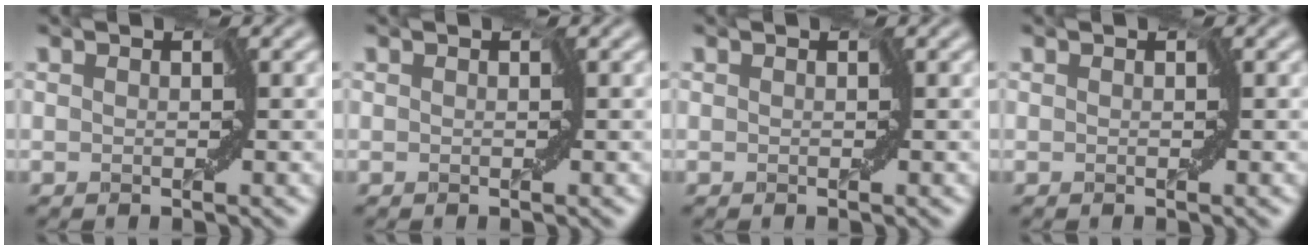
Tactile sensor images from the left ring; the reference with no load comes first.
{"total": 0.0}
{"total": 0.0}
{"total": 0.0}